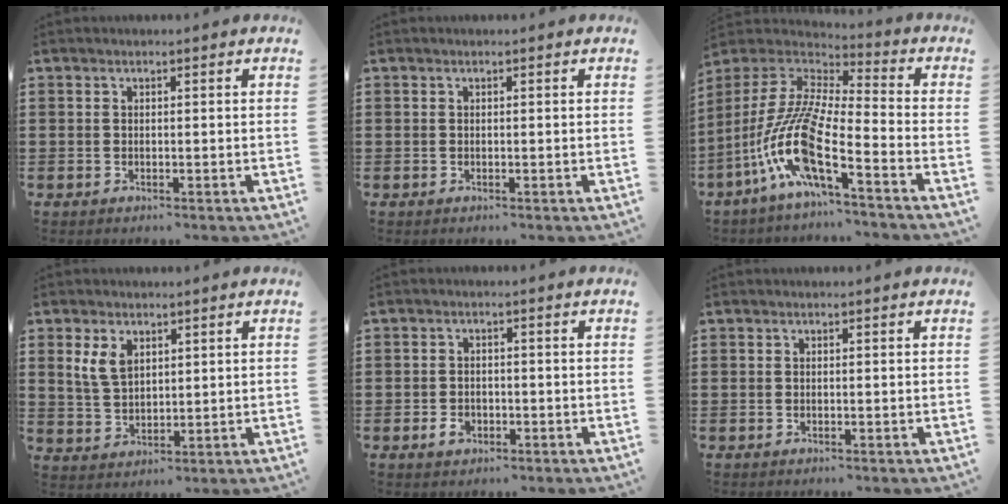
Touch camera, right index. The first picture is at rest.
{"total": 0.0}
{"total": 12.8, "force": [-7.0, 1.8, 10.6], "torque": [-0.244, -0.023, -0.146]}
{"total": 4.7, "force": [2.1, 3.0, 2.9], "torque": [-0.068, 0.010, 0.038]}
{"total": 2.2, "force": [-1.0, 1.4, 1.3], "torque": [-0.026, -0.002, -0.019]}
{"total": 0.0}